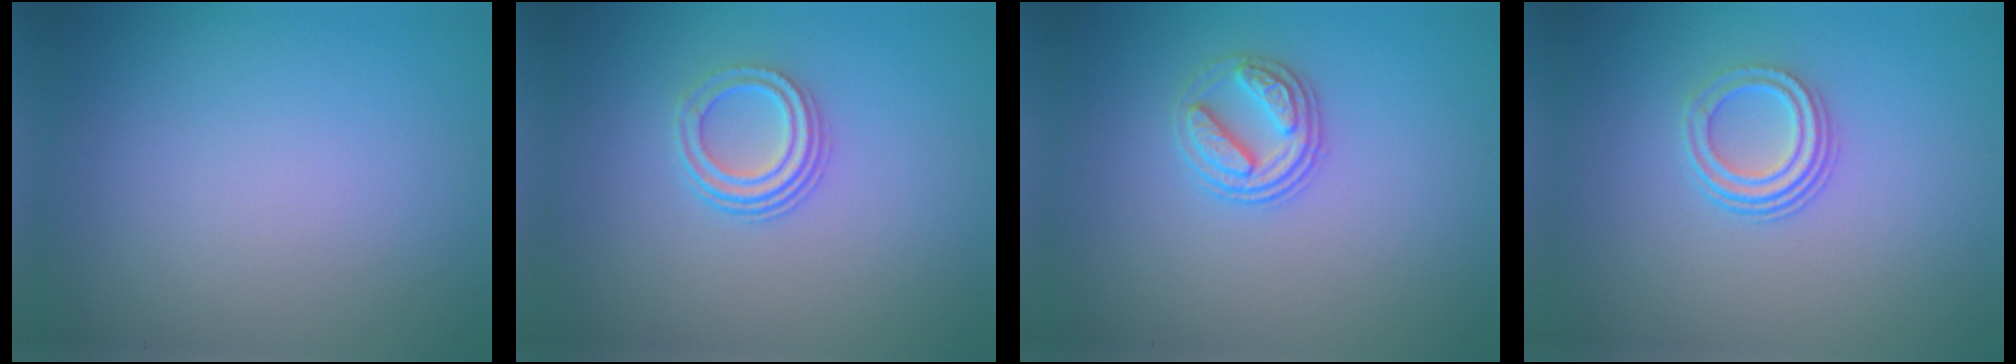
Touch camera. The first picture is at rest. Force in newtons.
{"total": 3.0, "press": 2.2, "slide": 2.0}
{"total": 2.7, "press": 2.5, "slide": 1.0}
{"total": 3.0, "press": 2.2, "slide": 2.0}